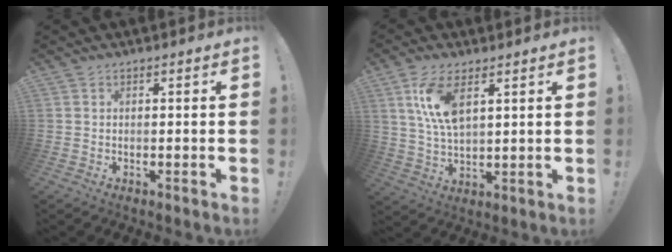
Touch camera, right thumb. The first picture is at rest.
{"total": 10.6, "force": [4.8, 4.7, 8.3], "torque": [-0.161, -0.015, 0.084]}